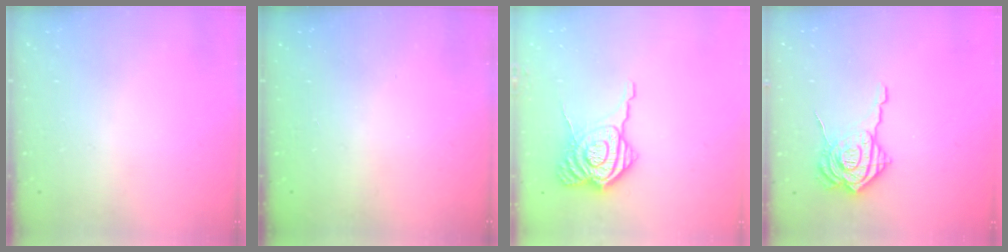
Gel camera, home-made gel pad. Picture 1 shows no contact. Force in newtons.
{"total": 2.3, "press": 2.2, "slide": 0.8}
{"total": 12.9, "press": 12.8, "slide": 1.3}
{"total": 16.2, "press": 16.1, "slide": 1.7}